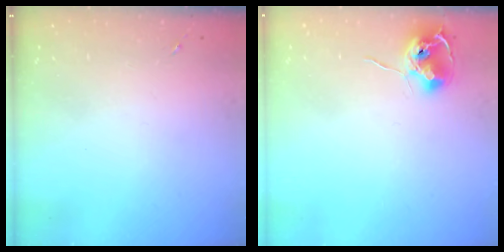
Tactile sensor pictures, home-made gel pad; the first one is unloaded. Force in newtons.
{"total": 9.1, "press": 9.1, "slide": 0.6}